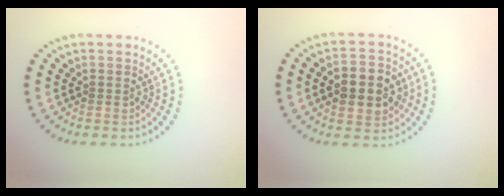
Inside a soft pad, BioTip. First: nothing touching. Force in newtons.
{"total": 5.5, "press": 5.5, "slide": 0.3}